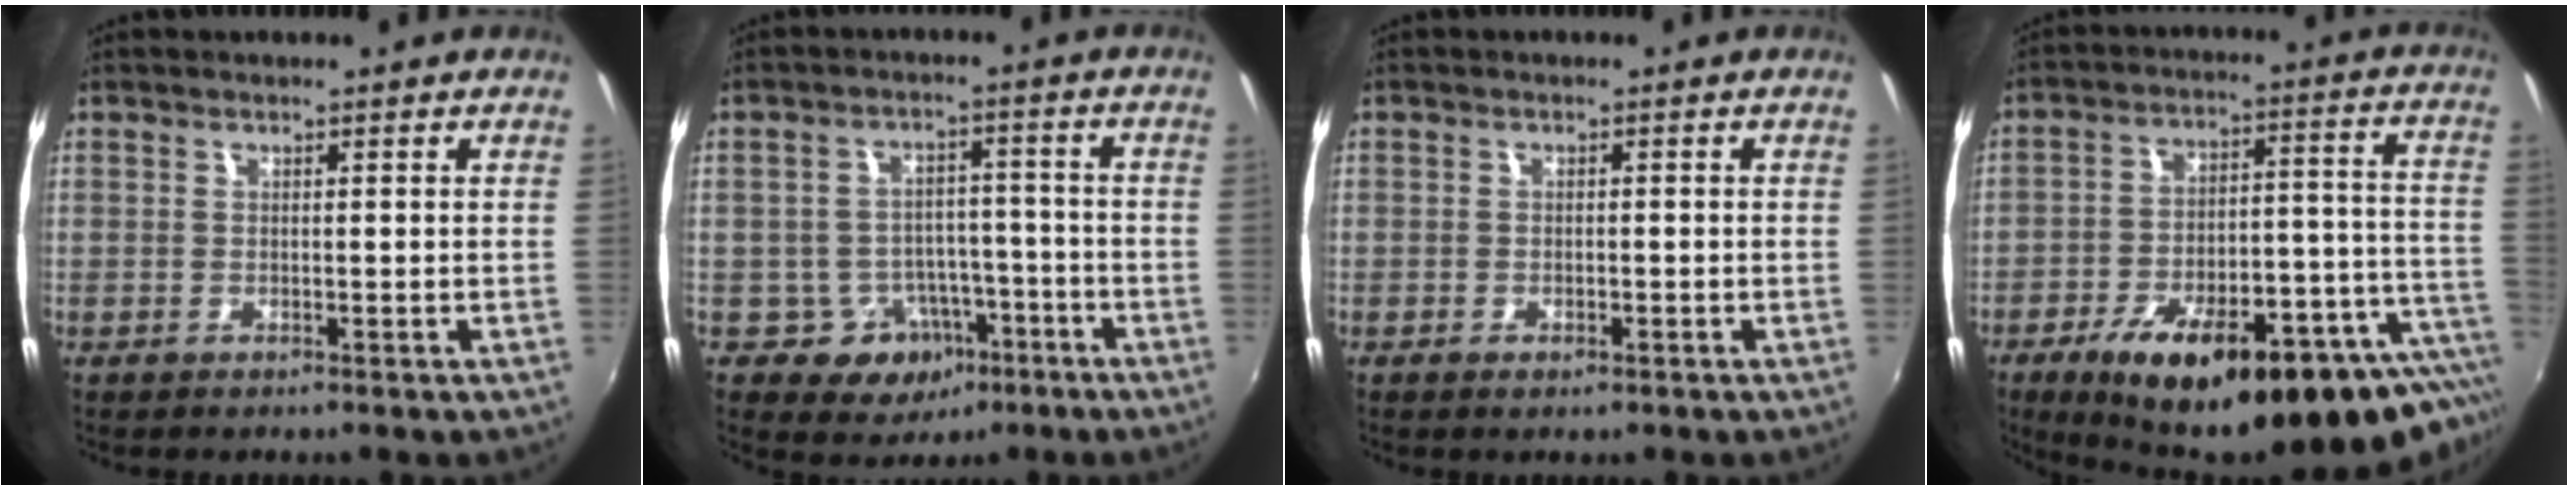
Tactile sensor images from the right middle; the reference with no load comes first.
{"total": 8.3, "force": [-4.3, 6.7, 2.2], "torque": [-0.046, 0.021, -0.041]}
{"total": 1.5, "force": [-0.9, 0.9, 0.8], "torque": [-0.015, -0.007, -0.016]}
{"total": 29.1, "force": [-20.7, 8.3, 18.7], "torque": [-0.263, -0.024, -0.286]}